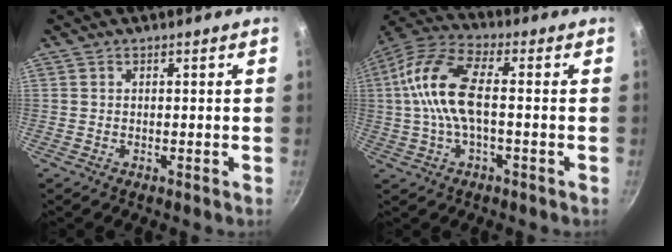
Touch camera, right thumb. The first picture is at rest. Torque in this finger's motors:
{"motor_torque": [-0.88, 1.34, 1.78, -0.21, 0.21]}